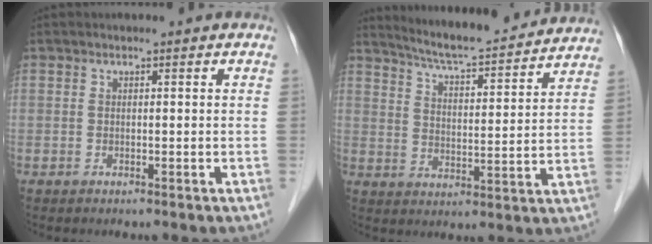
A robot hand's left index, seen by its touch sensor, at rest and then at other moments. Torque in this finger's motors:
{"motor_torque": [-0.69, -0.98, 0.13, 0.07]}